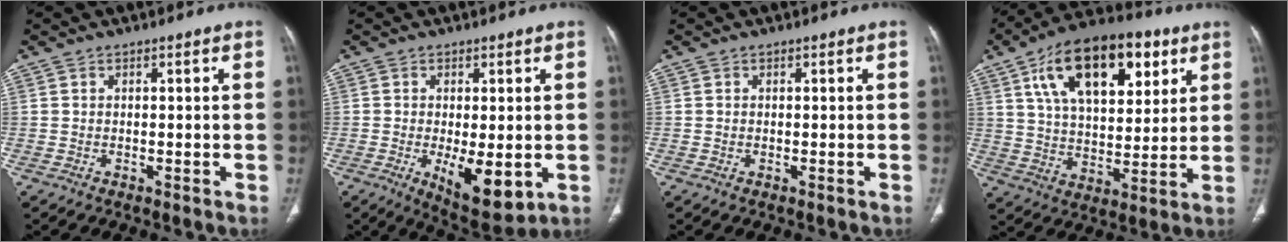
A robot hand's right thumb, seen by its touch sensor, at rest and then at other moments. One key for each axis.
{"total": 9.6, "fx": -2.1, "fy": 3.9, "fz": 8.5, "tx": -0.121, "ty": -0.023, "tz": -0.021}
{"total": 0.0}
{"total": 22.3, "fx": 9.6, "fy": 11.8, "fz": 16.2, "tx": -0.231, "ty": -0.014, "tz": 0.160}